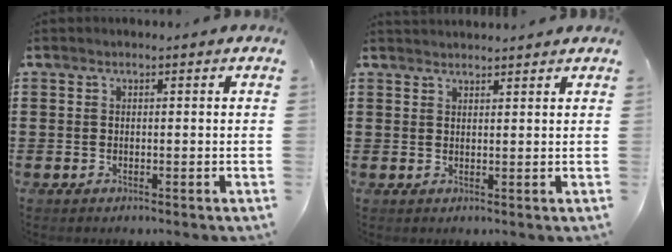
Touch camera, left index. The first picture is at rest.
{"total": 1.5, "force": [1.5, 0.0, 0.0], "torque": [-0.004, 0.002, 0.031]}